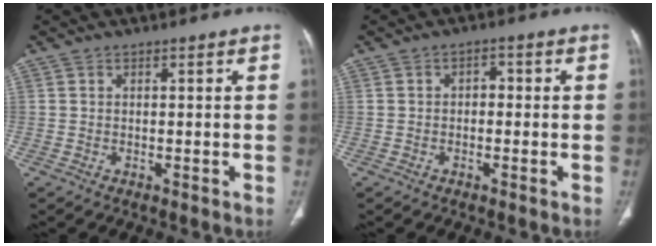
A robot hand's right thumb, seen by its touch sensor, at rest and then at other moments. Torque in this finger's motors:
{"motor_torque": [0.04, -0.30, -0.10, -0.05, 0.04]}